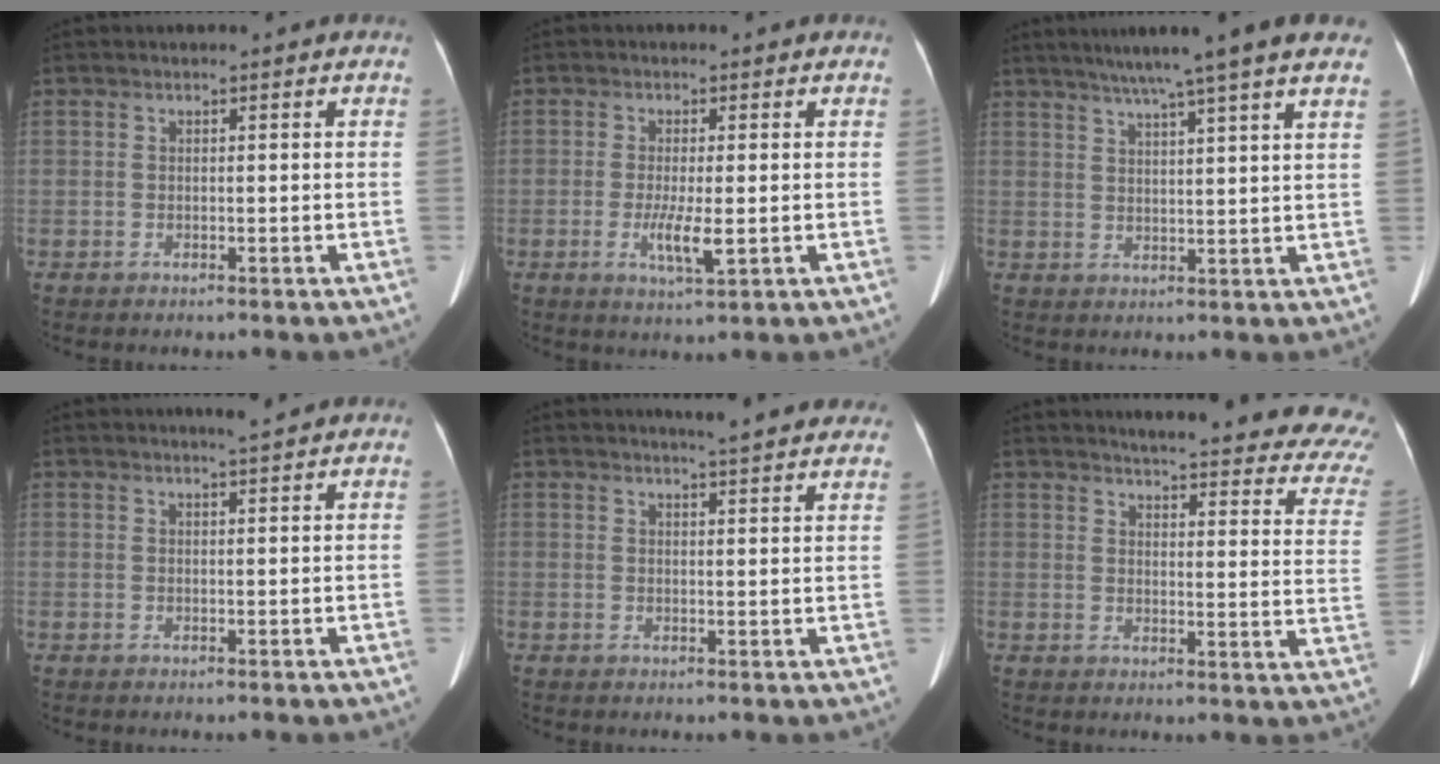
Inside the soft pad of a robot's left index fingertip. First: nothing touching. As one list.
[{"total": 4.4, "force": [-0.8, 0.7, 4.2], "torque": [-0.084, -0.009, -0.011]}, {"total": 12.4, "force": [9.9, -1.1, 7.4], "torque": [-0.116, 0.024, 0.123]}, {"total": 2.2, "force": [1.9, -0.2, 1.0], "torque": [-0.016, 0.000, 0.031]}, {"total": 9.7, "force": [8.8, 0.9, 3.8], "torque": [-0.040, 0.001, 0.091]}, {"total": 20.3, "force": [17.4, 3.3, 9.8], "torque": [-0.103, -0.047, 0.175]}]